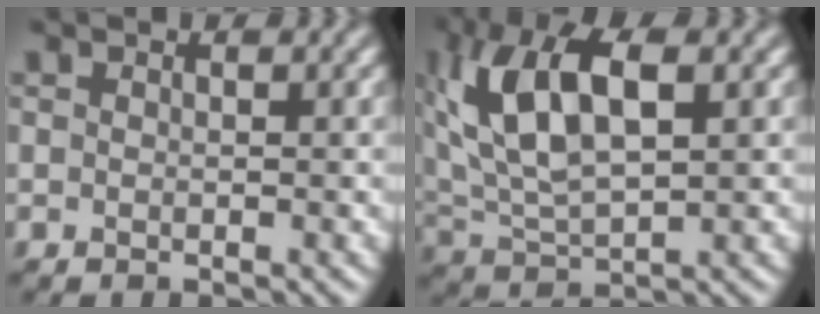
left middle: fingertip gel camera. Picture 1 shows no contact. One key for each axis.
{"total": 9.4, "fx": 2.9, "fy": 4.3, "fz": 7.8, "tx": -0.163, "ty": 0.020, "tz": 0.049}